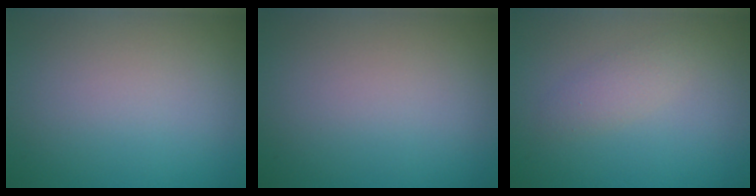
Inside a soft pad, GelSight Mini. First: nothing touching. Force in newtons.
{"total": 0.0}
{"total": 1.6, "press": 1.6, "slide": 0.1}